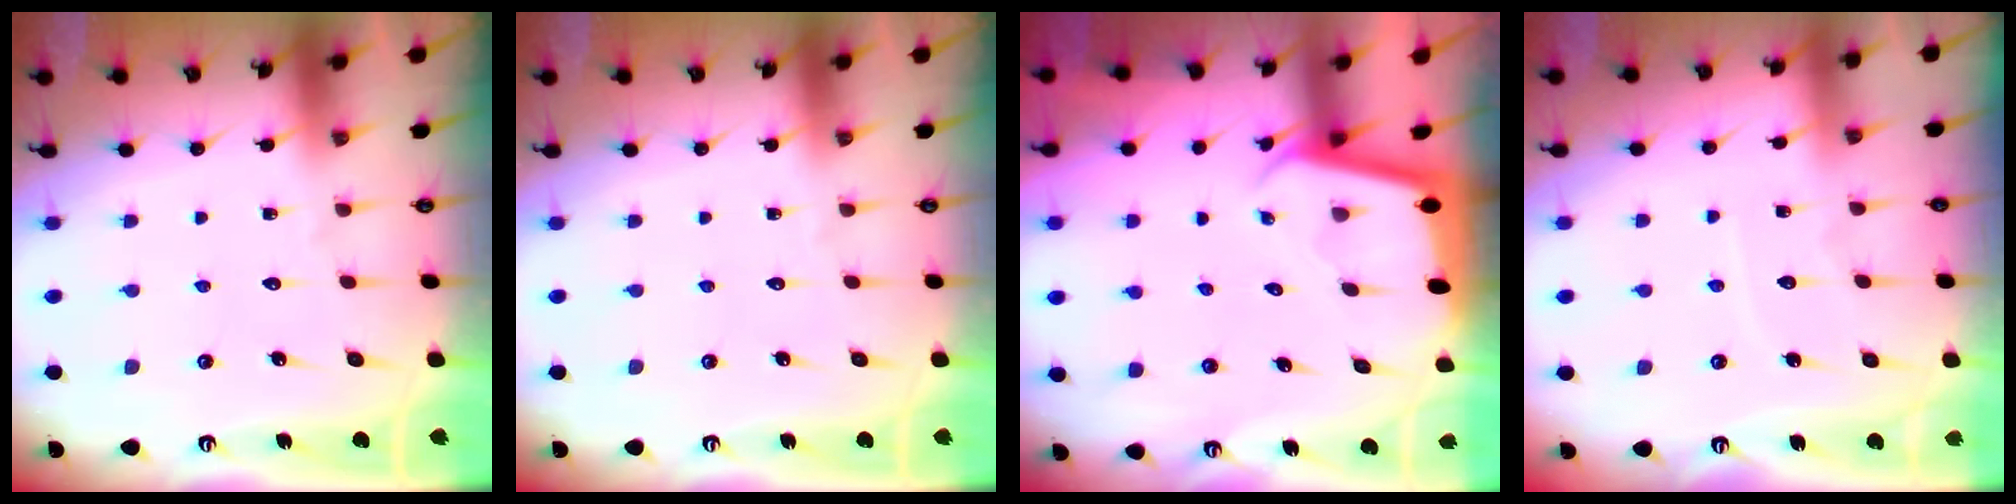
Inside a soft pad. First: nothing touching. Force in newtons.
{"total": 0.0}
{"total": 1.9, "press": 1.9, "slide": 0.1}
{"total": 3.6, "press": 3.6, "slide": 0.4}